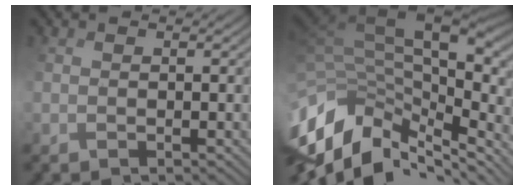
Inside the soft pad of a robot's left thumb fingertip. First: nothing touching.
{"total": 16.7, "force": [-6.1, 9.6, 12.3], "torque": [-0.238, 0.012, -0.085]}